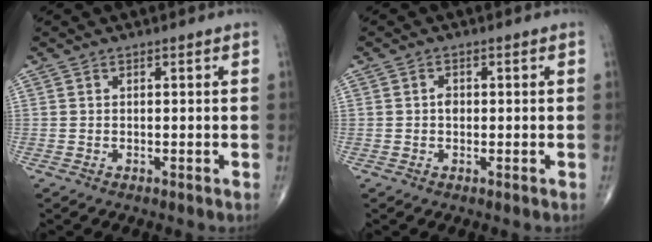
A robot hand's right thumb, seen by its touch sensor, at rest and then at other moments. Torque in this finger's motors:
{"motor_torque": [0.50, 0.43, 0.10, -0.26, 0.04]}